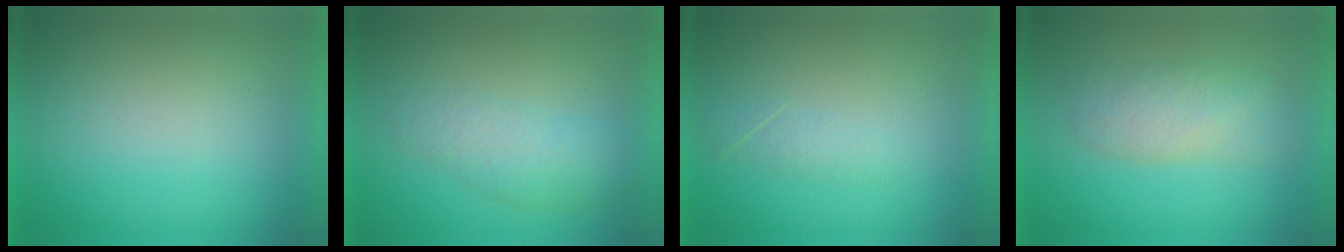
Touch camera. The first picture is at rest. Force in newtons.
{"total": 3.0}
{"total": 1.7}
{"total": 4.0}